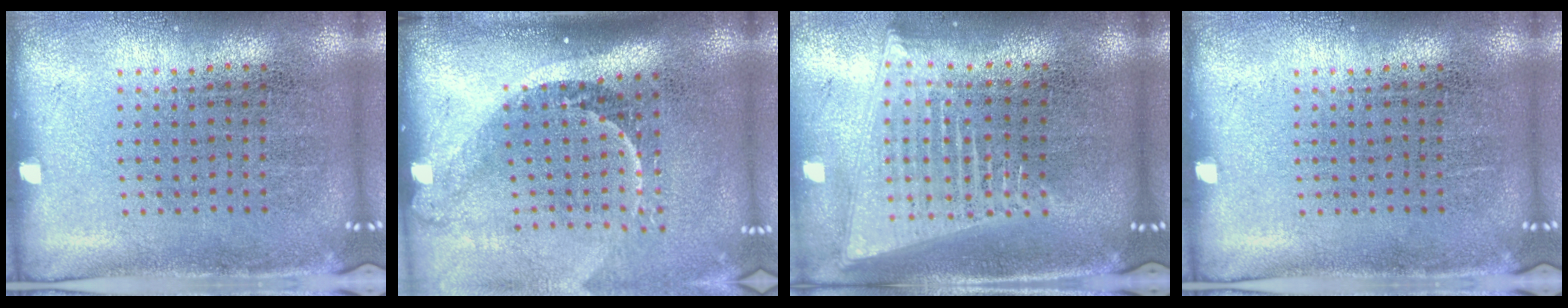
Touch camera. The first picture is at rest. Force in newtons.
{"total": 2.2, "press": 1.5, "slide": 1.6}
{"total": 2.1, "press": 1.8, "slide": 1.0}
{"total": 0.0}